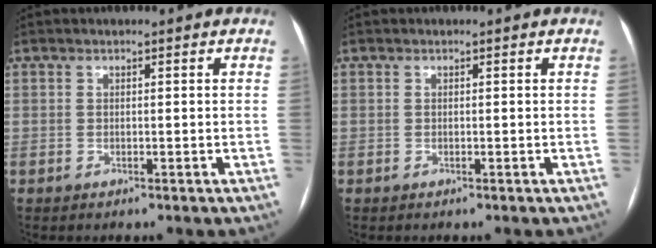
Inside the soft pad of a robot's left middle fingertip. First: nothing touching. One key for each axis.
{"total": 0.0}